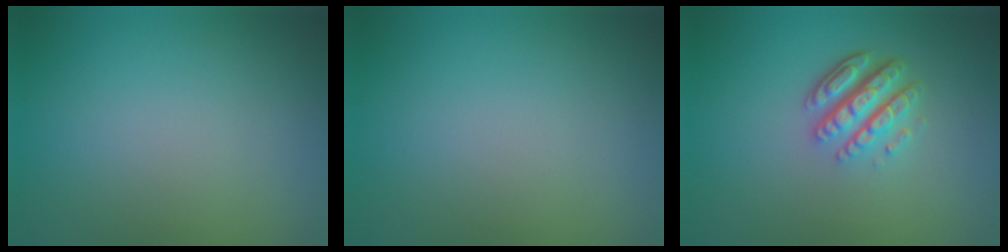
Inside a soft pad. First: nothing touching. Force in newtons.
{"total": 0.0}
{"total": 4.8, "press": 3.4, "slide": 3.4}